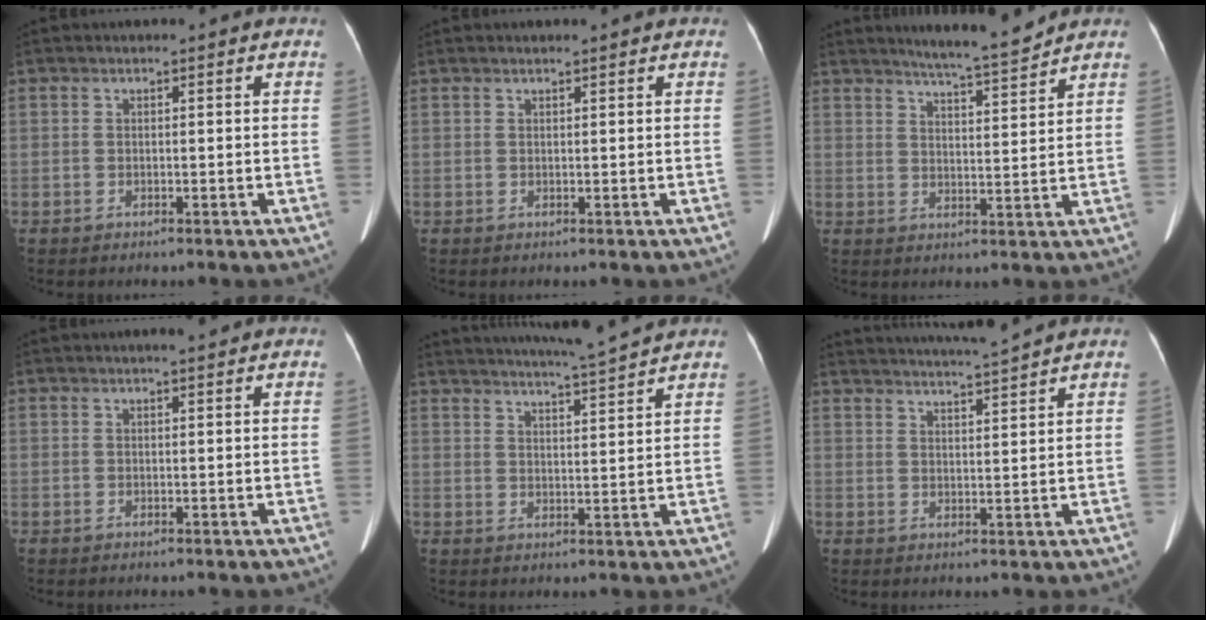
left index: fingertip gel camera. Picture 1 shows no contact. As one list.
[{"total": 1.0, "force": [1.0, 0.1, 0.3], "torque": [-0.007, 0.011, 0.019]}, {"total": 7.5, "force": [7.0, -0.6, 2.7], "torque": [-0.050, -0.008, 0.109]}, {"total": 1.8, "force": [1.5, 0.1, 1.0], "torque": [-0.016, 0.002, 0.022]}, {"total": 8.6, "force": [8.0, -1.5, 2.6], "torque": [-0.050, -0.002, 0.120]}, {"total": 7.5, "force": [7.0, -1.6, 2.1], "torque": [-0.037, 0.002, 0.107]}]